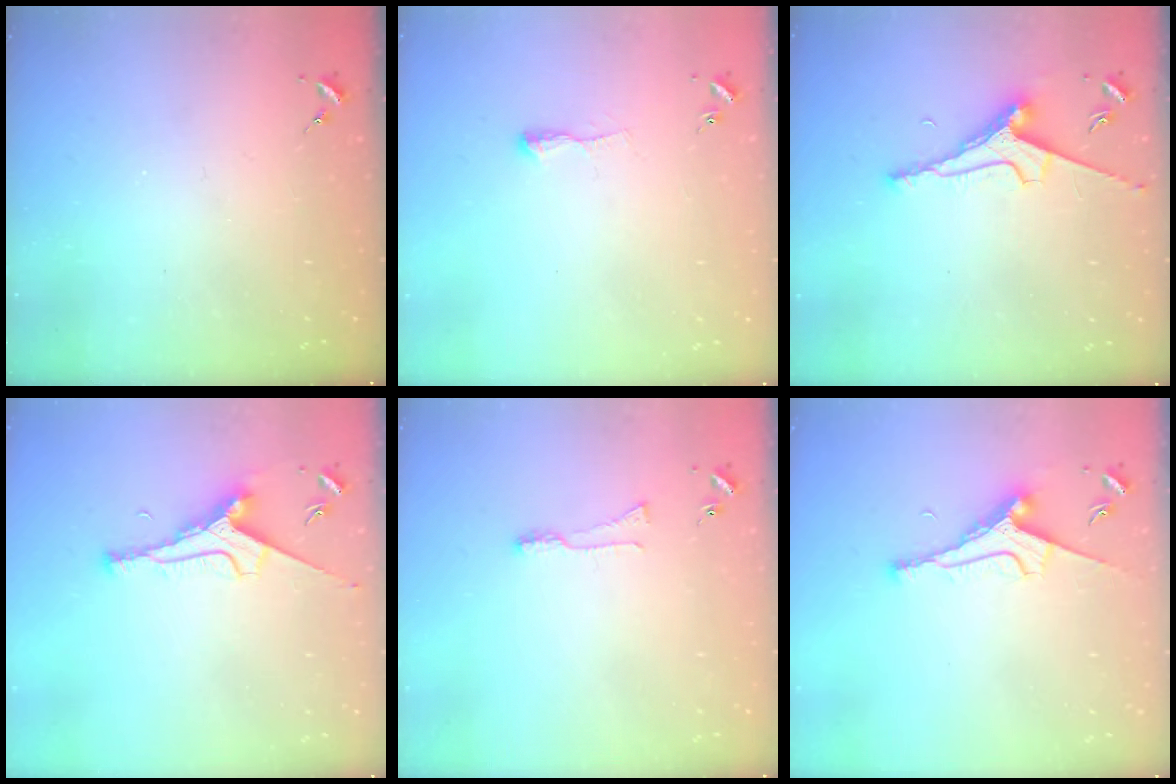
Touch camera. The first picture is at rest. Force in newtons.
{"total": 4.6, "press": 4.6, "slide": 0.5}
{"total": 8.0, "press": 7.9, "slide": 1.1}
{"total": 8.4, "press": 8.4, "slide": 0.9}
{"total": 6.0, "press": 6.0, "slide": 0.7}
{"total": 9.2, "press": 9.1, "slide": 1.3}